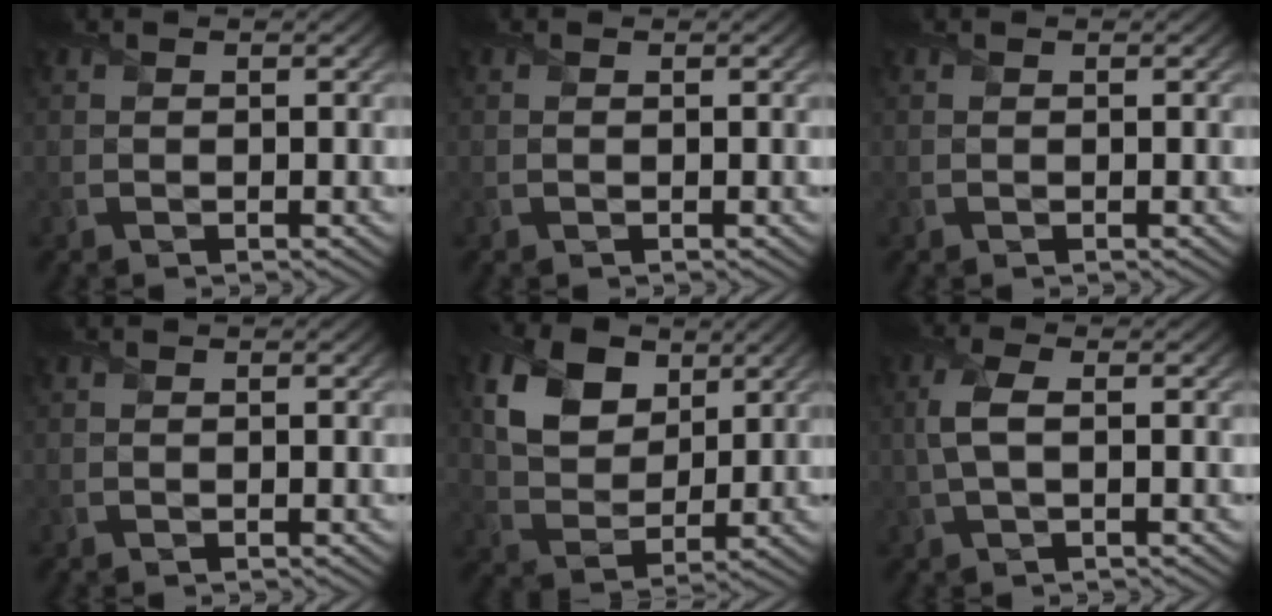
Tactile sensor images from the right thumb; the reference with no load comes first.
{"total": 0.0}
{"total": 0.0}
{"total": 0.0}
{"total": 8.7, "force": [4.0, 5.7, 5.2], "torque": [-0.130, 0.003, 0.065]}
{"total": 3.4, "force": [0.4, 1.2, 3.1], "torque": [-0.082, 0.007, 0.005]}